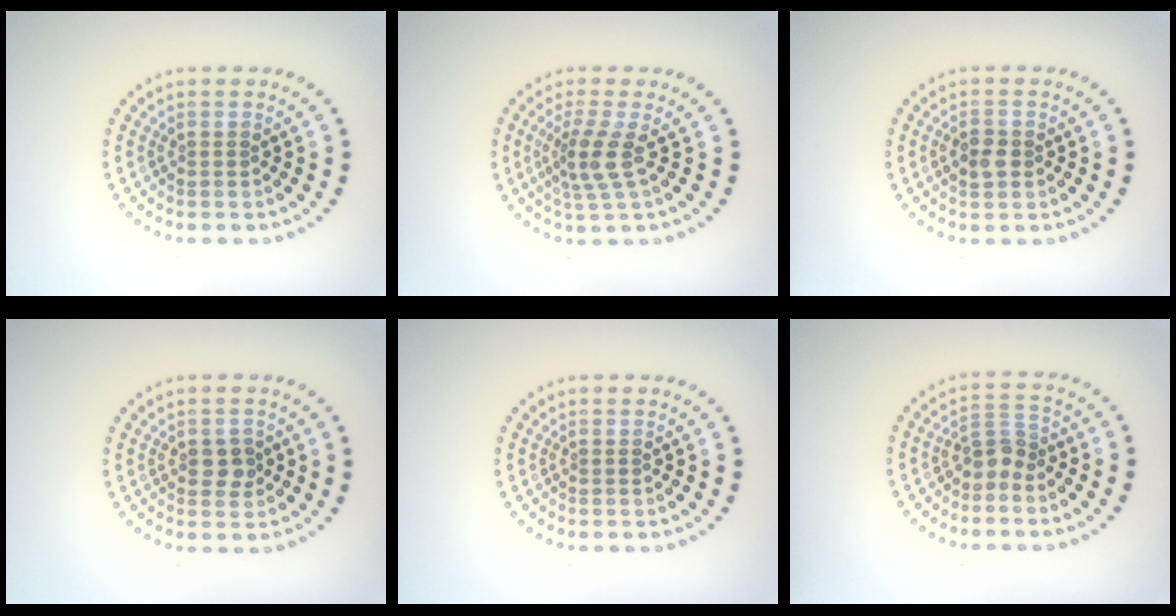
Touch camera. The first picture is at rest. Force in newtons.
{"total": 2.8, "press": 2.2, "slide": 1.8}
{"total": 1.9, "press": 1.8, "slide": 0.3}
{"total": 1.9, "press": 1.8, "slide": 0.3}
{"total": 0.0}
{"total": 2.3, "press": 1.7, "slide": 1.5}